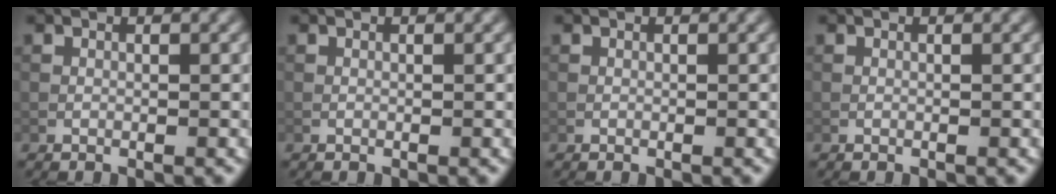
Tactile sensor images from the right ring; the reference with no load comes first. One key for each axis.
{"total": 0.0}
{"total": 0.0}
{"total": 0.0}